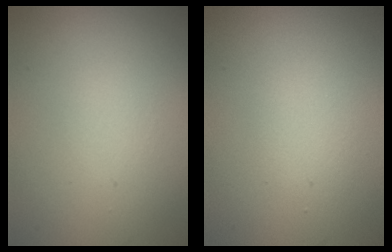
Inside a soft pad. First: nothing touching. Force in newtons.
{"total": 1.3, "press": 1.3, "slide": 0.2}